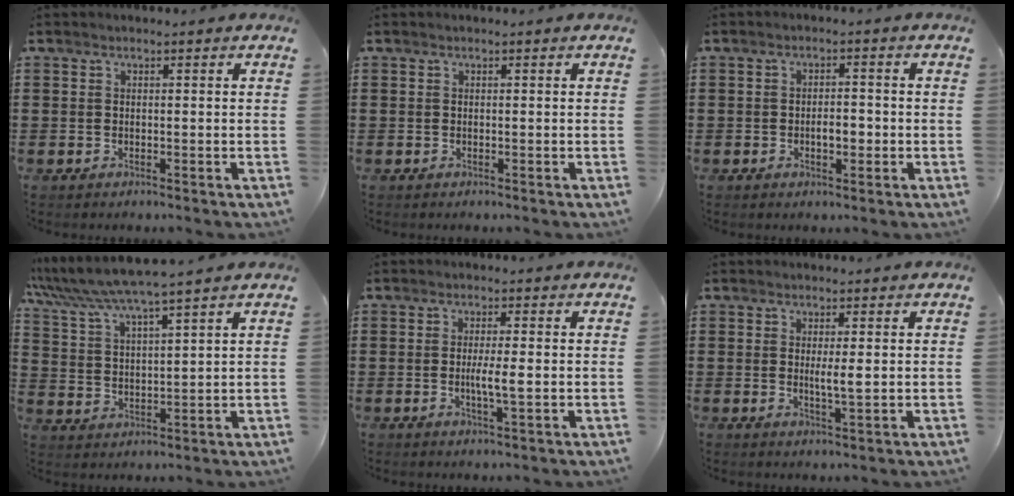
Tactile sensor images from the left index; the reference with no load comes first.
{"total": 0.0}
{"total": 2.9, "force": [-0.7, 1.3, 2.5], "torque": [-0.049, 0.004, -0.015]}
{"total": 5.9, "force": [5.2, -0.4, 2.8], "torque": [-0.074, -0.031, 0.089]}
{"total": 3.4, "force": [-0.2, 0.3, 3.4], "torque": [-0.060, -0.004, -0.005]}
{"total": 2.8, "force": [0.4, 0.2, 2.8], "torque": [-0.053, -0.005, 0.005]}